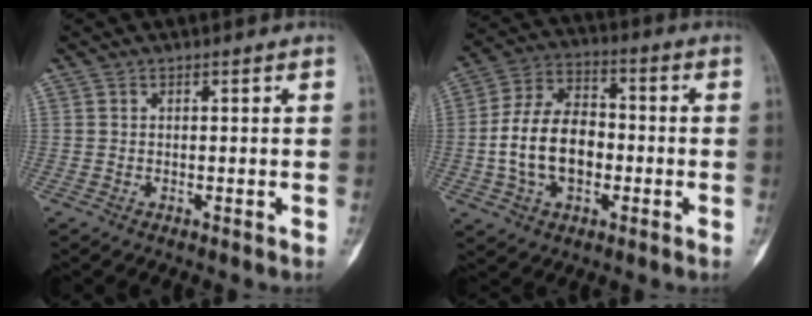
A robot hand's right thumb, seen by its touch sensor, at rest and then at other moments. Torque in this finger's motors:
{"motor_torque": [1.74, 2.18, 0.97, -0.73, 0.53]}